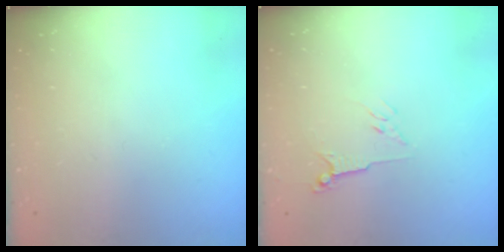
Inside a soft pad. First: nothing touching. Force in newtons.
{"total": 3.5, "press": 3.5, "slide": 0.7}